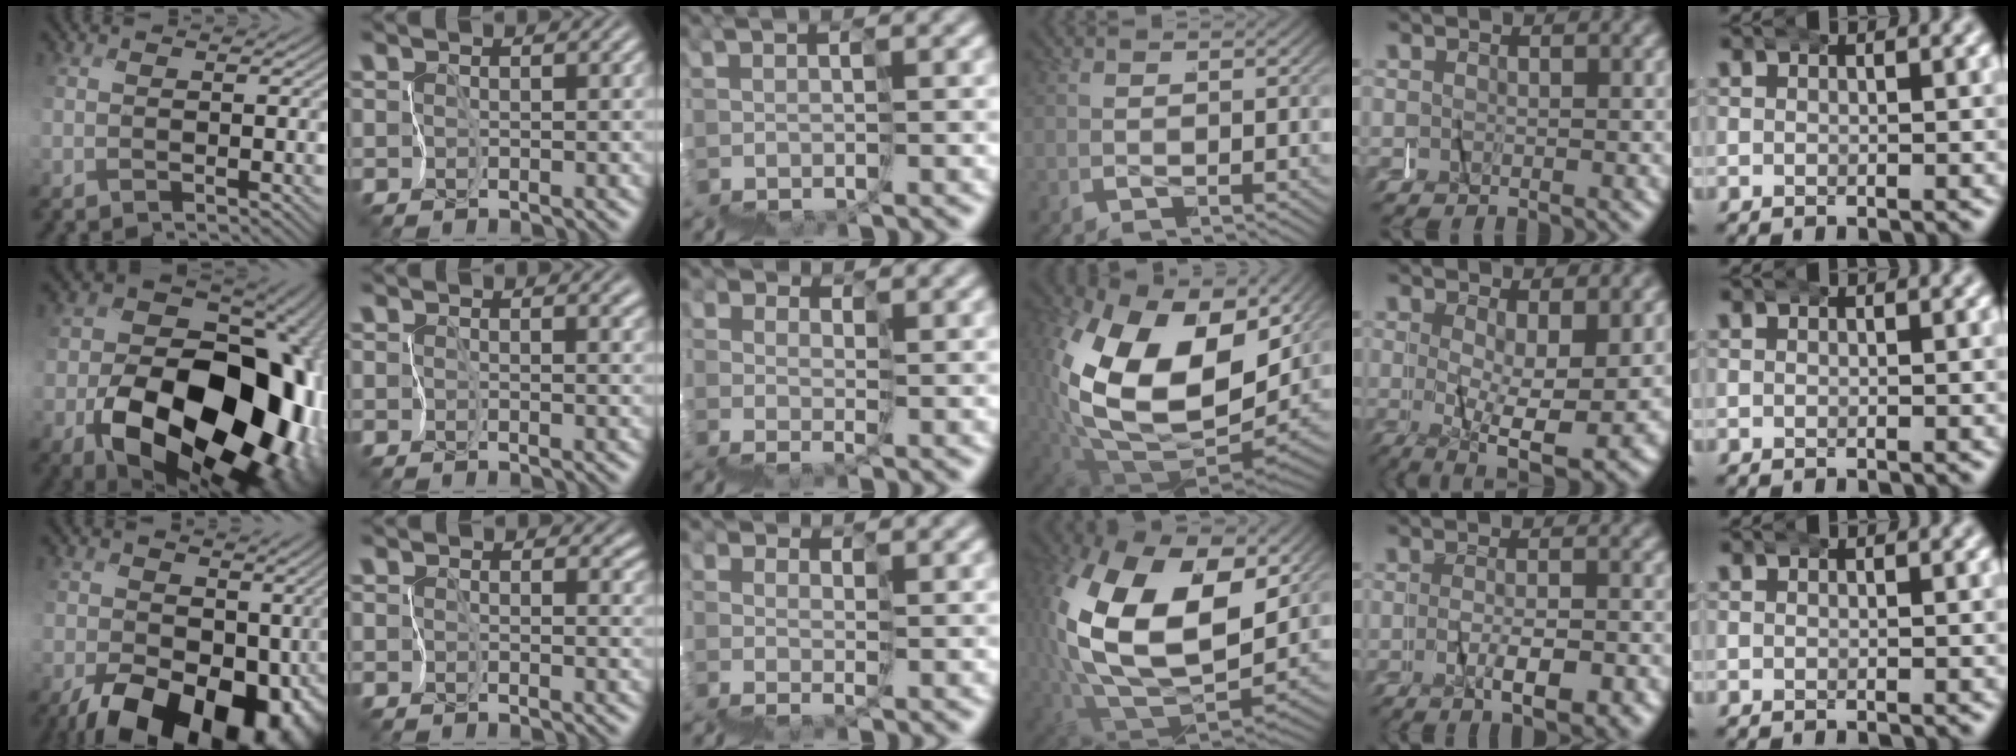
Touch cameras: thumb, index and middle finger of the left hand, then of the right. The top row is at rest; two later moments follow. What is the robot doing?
{"motion": "wrap", "object": "masking tape"}